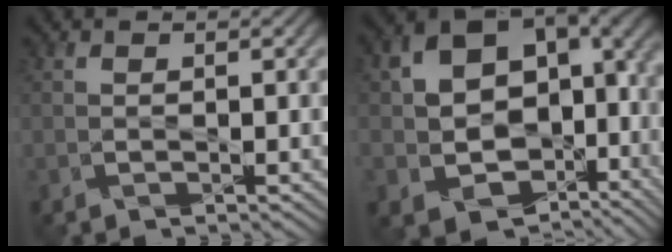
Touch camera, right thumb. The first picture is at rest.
{"total": 13.2, "force": [-1.4, 10.3, 8.2], "torque": [-0.154, -0.037, -0.007]}